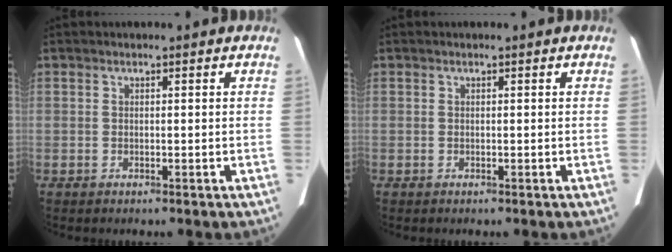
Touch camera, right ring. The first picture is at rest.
{"total": 0.0}